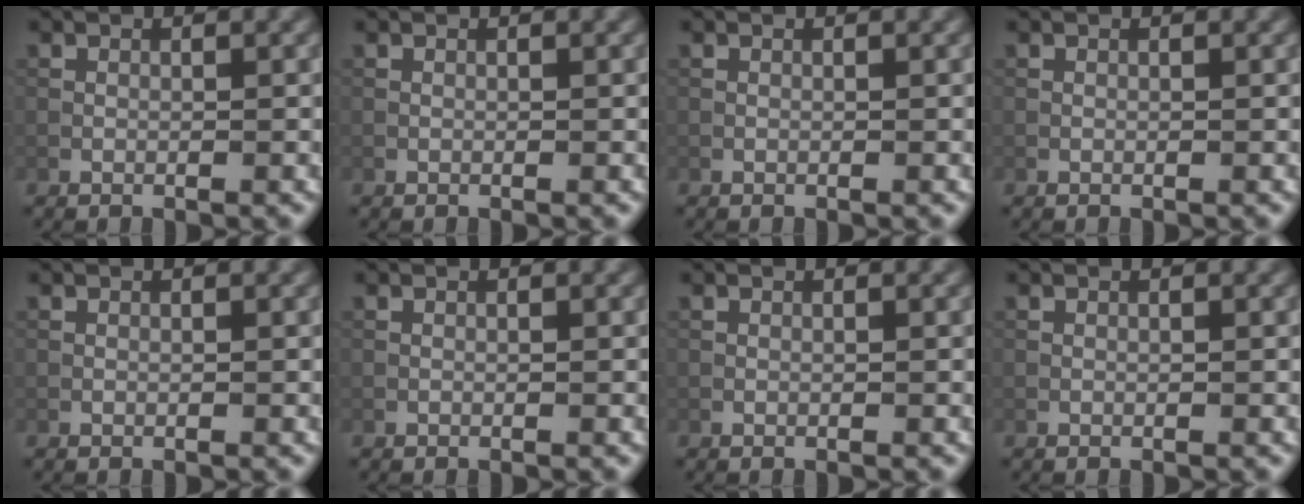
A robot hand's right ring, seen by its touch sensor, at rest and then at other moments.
{"total": 0.0}
{"total": 0.0}
{"total": 0.0}
{"total": 0.0}
{"total": 0.0}
{"total": 0.0}
{"total": 0.0}